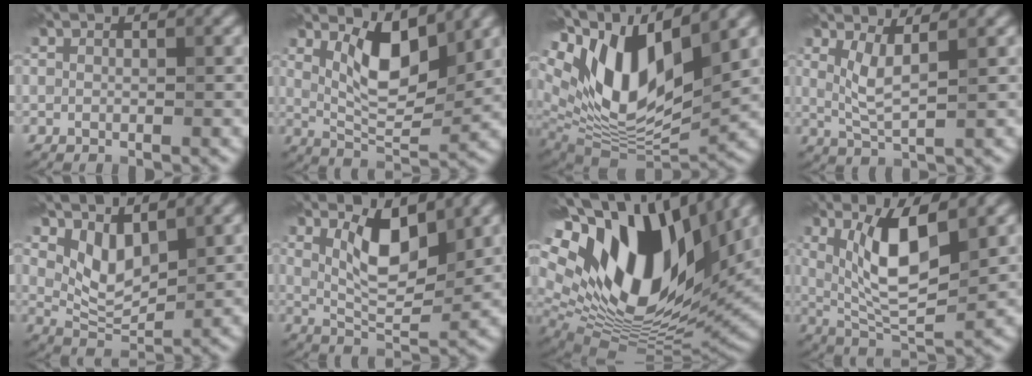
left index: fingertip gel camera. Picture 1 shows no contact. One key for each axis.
{"total": 6.1, "fx": 2.6, "fy": 2.4, "fz": 4.9, "tx": -0.087, "ty": -0.004, "tz": 0.048}
{"total": 14.2, "fx": 5.2, "fy": 6.4, "fz": 11.6, "tx": -0.214, "ty": 0.007, "tz": 0.093}
{"total": 2.9, "fx": 1.2, "fy": 0.5, "fz": 2.5, "tx": -0.055, "ty": -0.006, "tz": 0.030}
{"total": 4.0, "fx": 2.1, "fy": 2.1, "fz": 2.8, "tx": -0.058, "ty": -0.009, "tz": 0.044}
{"total": 5.4, "fx": 2.3, "fy": 2.1, "fz": 4.5, "tx": -0.080, "ty": -0.002, "tz": 0.042}
{"total": 19.3, "fx": 7.0, "fy": 10.4, "fz": 14.7, "tx": -0.279, "ty": 0.000, "tz": 0.127}
{"total": 7.3, "fx": 2.4, "fy": 2.4, "fz": 6.4, "tx": -0.120, "ty": -0.010, "tz": 0.049}